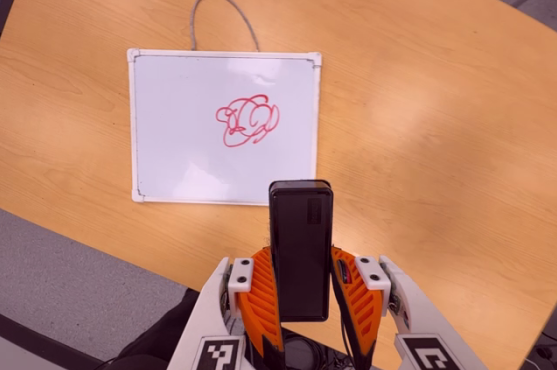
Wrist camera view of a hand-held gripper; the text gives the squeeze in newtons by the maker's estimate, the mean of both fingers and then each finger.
{"total": 4.5, "left": 3.5, "right": 5.5}